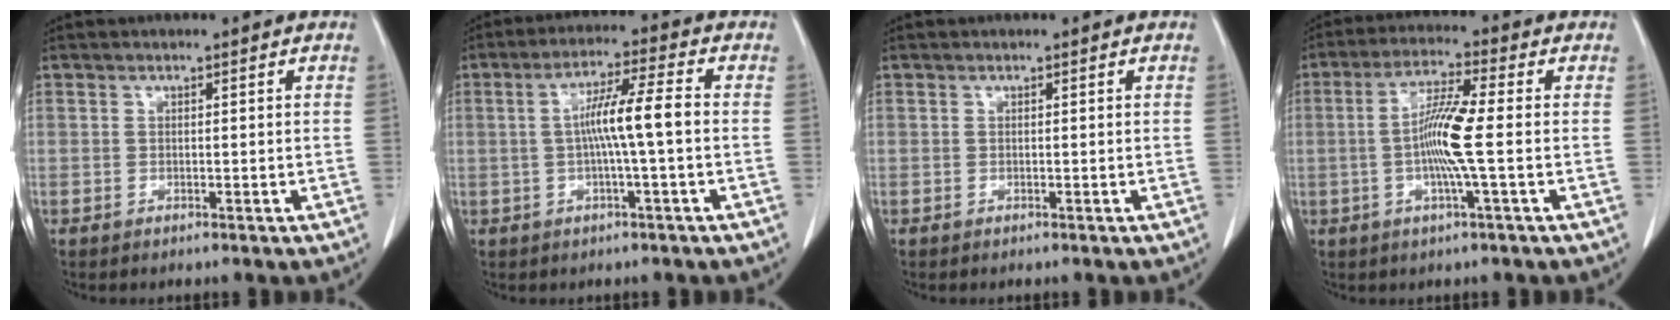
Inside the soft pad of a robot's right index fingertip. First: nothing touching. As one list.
[{"total": 7.2, "force": [-0.4, -0.3, 7.2], "torque": [-0.132, 0.014, -0.008]}, {"total": 0.0}, {"total": 8.4, "force": [-0.8, -0.4, 8.4], "torque": [-0.161, -0.001, -0.022]}]